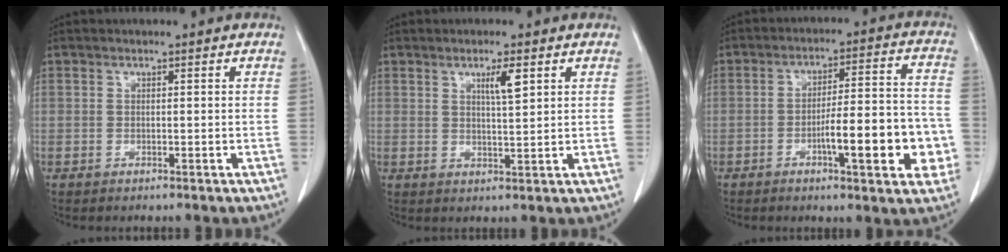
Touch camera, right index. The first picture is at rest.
{"total": 3.6, "force": [1.7, 0.3, 3.1], "torque": [-0.053, -0.003, 0.029]}
{"total": 13.2, "force": [-4.0, 2.6, 12.3], "torque": [-0.169, 0.019, -0.053]}